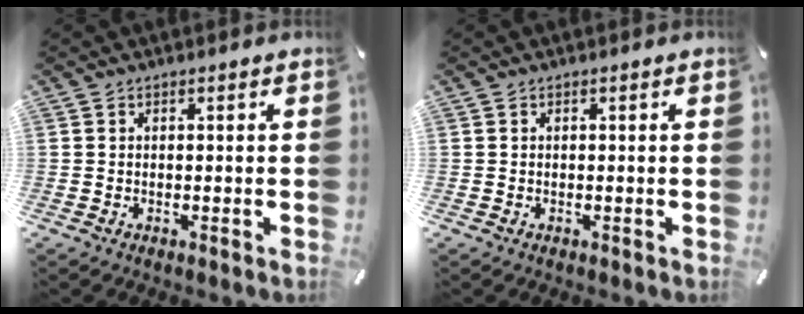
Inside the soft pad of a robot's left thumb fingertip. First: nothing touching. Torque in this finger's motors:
{"motor_torque": [-0.01, -0.01, 0.00, 0.00, 0.00]}